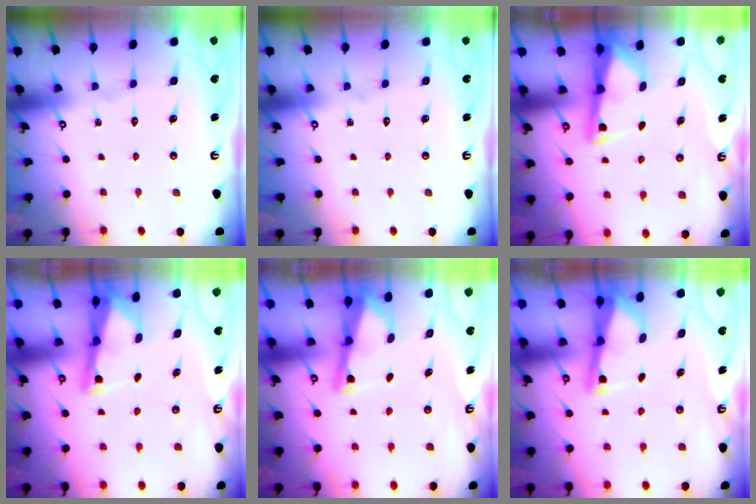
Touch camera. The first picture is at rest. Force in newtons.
{"total": 0.0}
{"total": 3.0, "press": 2.9, "slide": 0.4}
{"total": 2.9, "press": 2.9, "slide": 0.2}
{"total": 2.6, "press": 2.6, "slide": 0.1}
{"total": 2.8, "press": 2.8, "slide": 0.2}